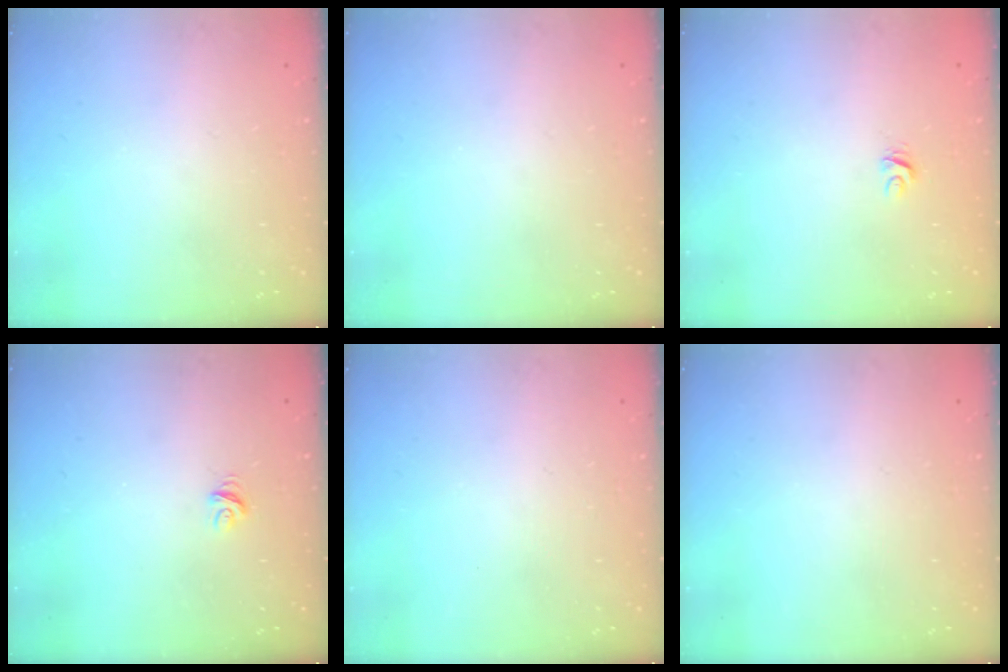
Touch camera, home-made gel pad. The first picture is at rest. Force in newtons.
{"total": 0.0}
{"total": 3.7, "press": 3.7, "slide": 0.2}
{"total": 4.9, "press": 4.8, "slide": 0.3}
{"total": 0.0}
{"total": 0.0}